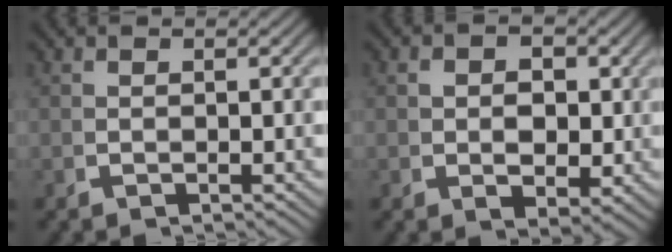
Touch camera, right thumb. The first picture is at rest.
{"total": 4.3, "force": [0.6, 3.3, 2.8], "torque": [-0.042, -0.021, 0.018]}